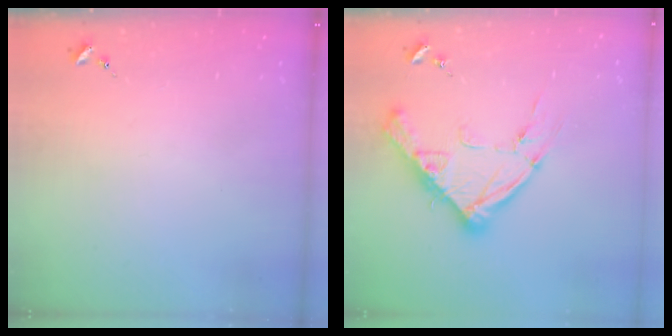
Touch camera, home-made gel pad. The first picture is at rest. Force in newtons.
{"total": 16.4, "press": 16.3, "slide": 1.4}